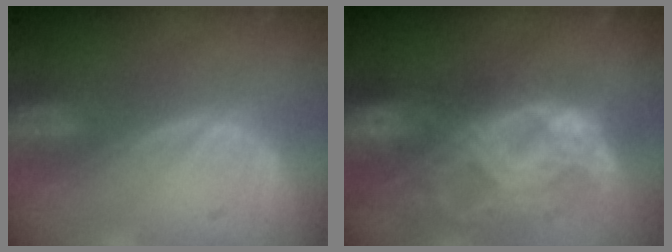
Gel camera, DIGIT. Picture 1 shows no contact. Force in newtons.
{"total": 10.6, "press": 9.2, "slide": 5.3}